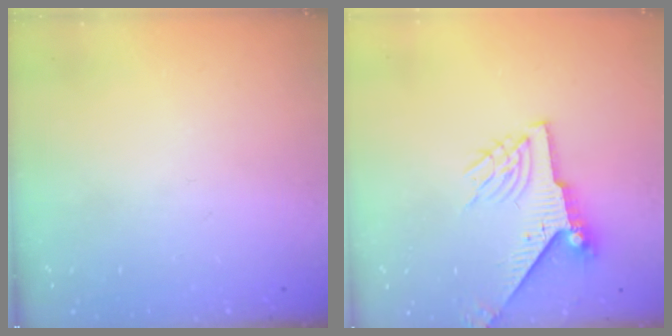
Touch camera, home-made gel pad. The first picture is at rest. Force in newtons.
{"total": 7.9, "press": 7.9, "slide": 0.8}